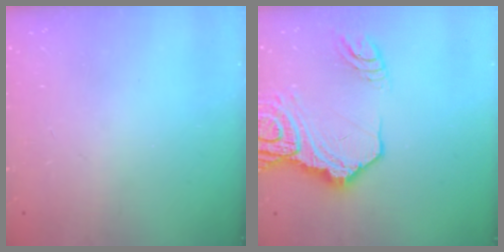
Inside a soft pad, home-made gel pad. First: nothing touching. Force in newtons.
{"total": 20.5, "press": 20.3, "slide": 2.7}